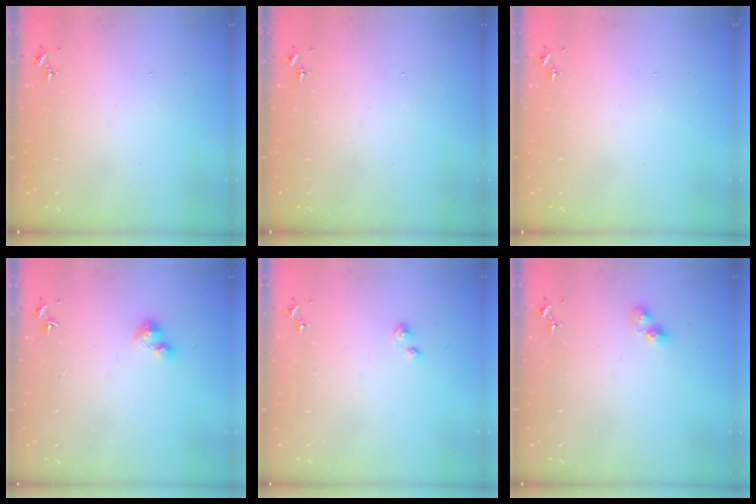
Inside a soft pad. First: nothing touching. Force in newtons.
{"total": 0.0}
{"total": 0.0}
{"total": 3.8, "press": 3.8, "slide": 0.4}
{"total": 2.2, "press": 2.2, "slide": 0.2}
{"total": 5.8, "press": 5.8, "slide": 0.7}